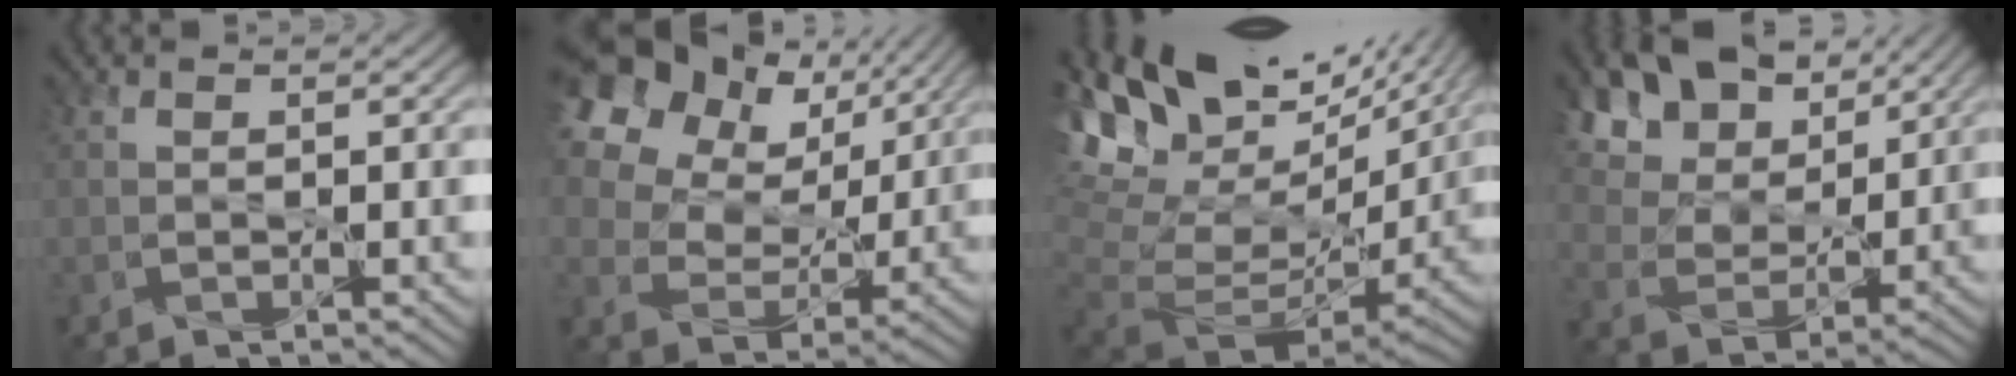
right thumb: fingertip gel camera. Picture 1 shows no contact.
{"total": 19.9, "force": [10.8, 13.8, 9.4], "torque": [-0.272, 0.077, 0.217]}
{"total": 16.7, "force": [10.1, 7.5, 11.0], "torque": [-0.214, 0.017, 0.202]}
{"total": 15.5, "force": [10.9, 8.7, 6.9], "torque": [-0.192, 0.017, 0.212]}